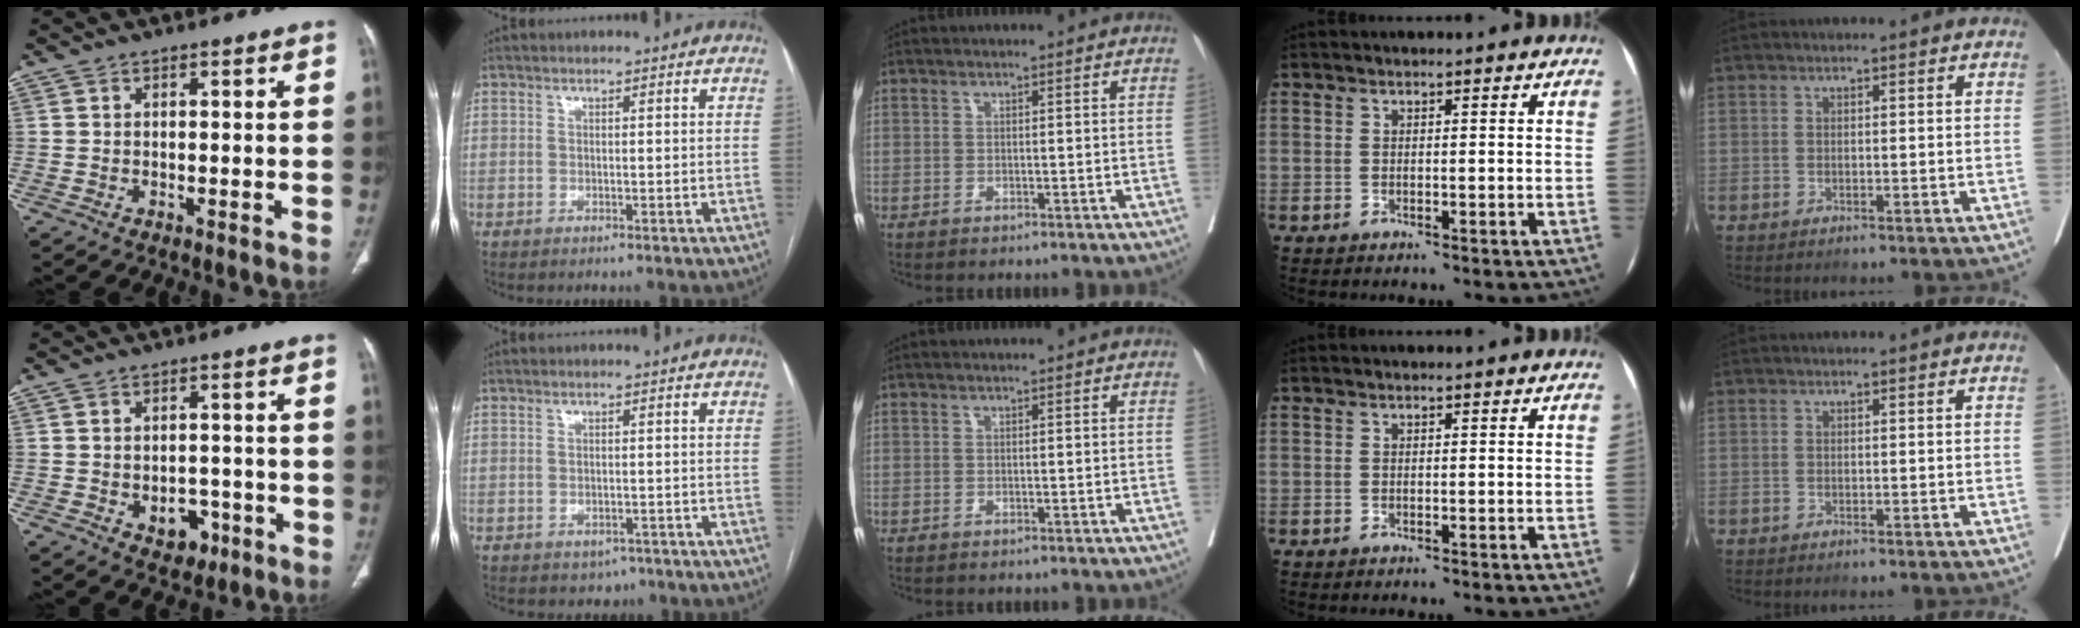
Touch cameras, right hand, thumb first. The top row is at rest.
{"thumb": {"total": 5.4, "force": [-2.0, 4.0, 3.0], "torque": [-0.015, 0.017, -0.017]}, "index": {"total": 2.3, "force": [-1.4, 1.7, 0.8], "torque": [-0.006, 0.004, -0.012]}}